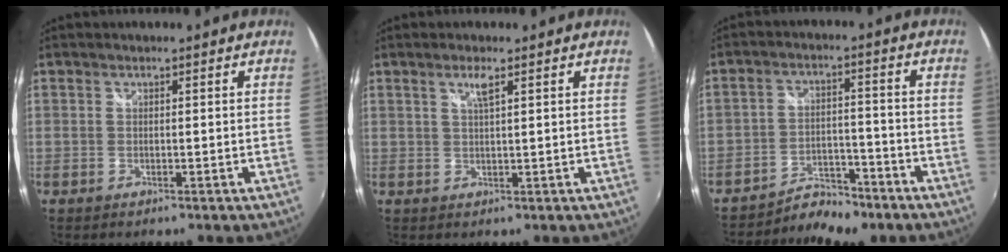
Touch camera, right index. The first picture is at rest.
{"total": 2.5, "force": [1.3, 0.3, 2.0], "torque": [-0.036, 0.001, 0.024]}
{"total": 6.1, "force": [-6.0, 0.6, 0.9], "torque": [-0.019, 0.002, -0.092]}